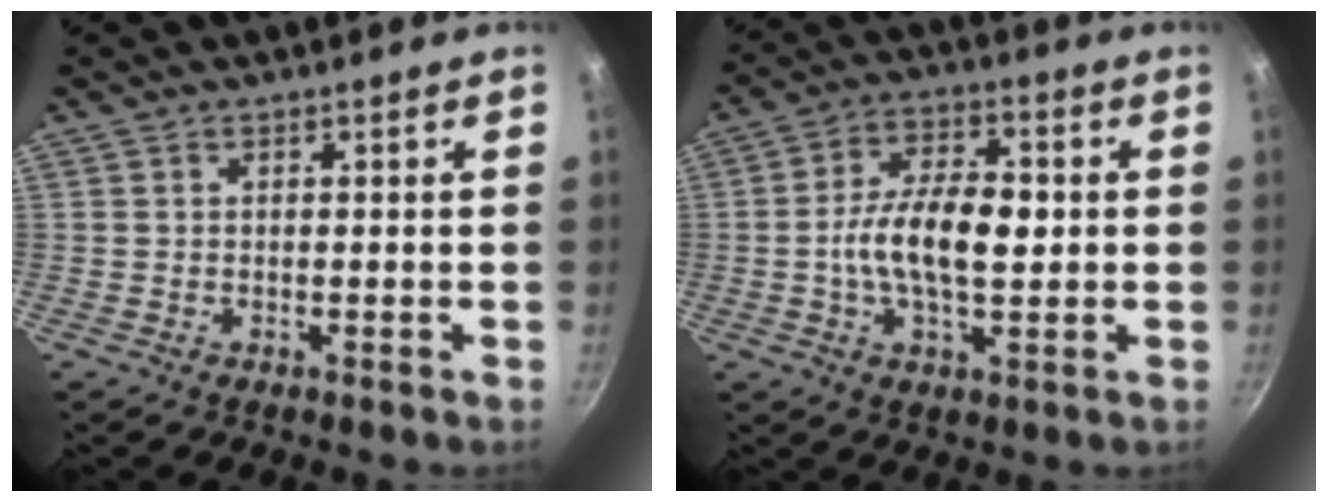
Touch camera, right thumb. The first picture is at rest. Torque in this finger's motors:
{"motor_torque": [0.50, 1.38, 1.07, -0.55, 0.11]}